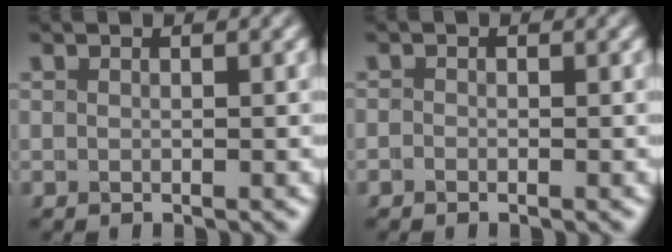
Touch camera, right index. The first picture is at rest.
{"total": 0.6, "force": [-0.6, 0.0, -0.2], "torque": [0.013, 0.005, -0.018]}